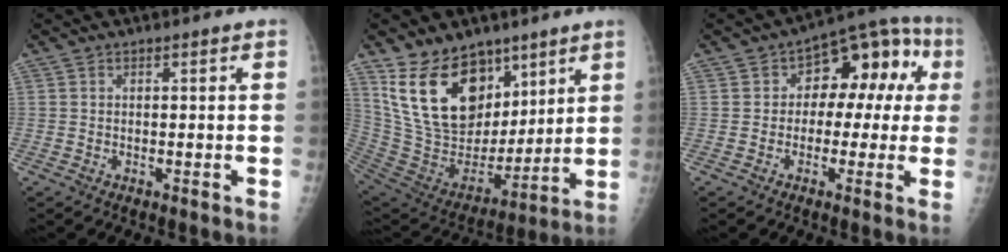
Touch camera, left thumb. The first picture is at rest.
{"total": 20.9, "force": [12.2, 12.8, 11.0], "torque": [-0.161, -0.061, 0.239]}
{"total": 12.2, "force": [1.1, 8.1, 9.1], "torque": [-0.059, 0.051, 0.001]}